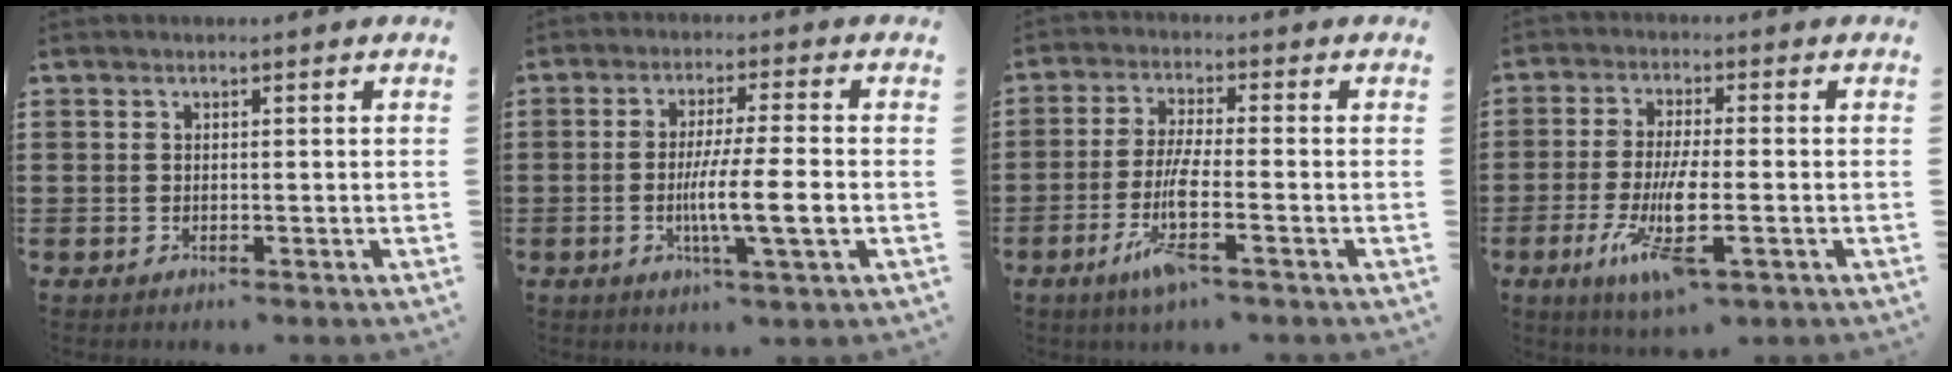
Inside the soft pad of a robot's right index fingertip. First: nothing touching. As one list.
[{"total": 8.5, "force": [-1.7, 0.3, 8.3], "torque": [-0.146, -0.012, -0.032]}, {"total": 7.2, "force": [-3.2, 0.8, 6.4], "torque": [-0.140, -0.013, -0.064]}, {"total": 9.2, "force": [-3.5, 2.0, 8.3], "torque": [-0.181, -0.017, -0.066]}]